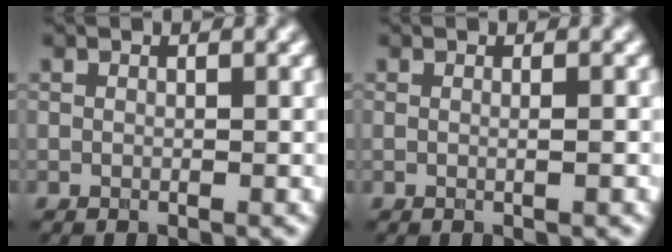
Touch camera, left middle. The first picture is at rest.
{"total": 1.1, "force": [0.0, 0.3, 1.0], "torque": [-0.011, -0.003, -0.010]}